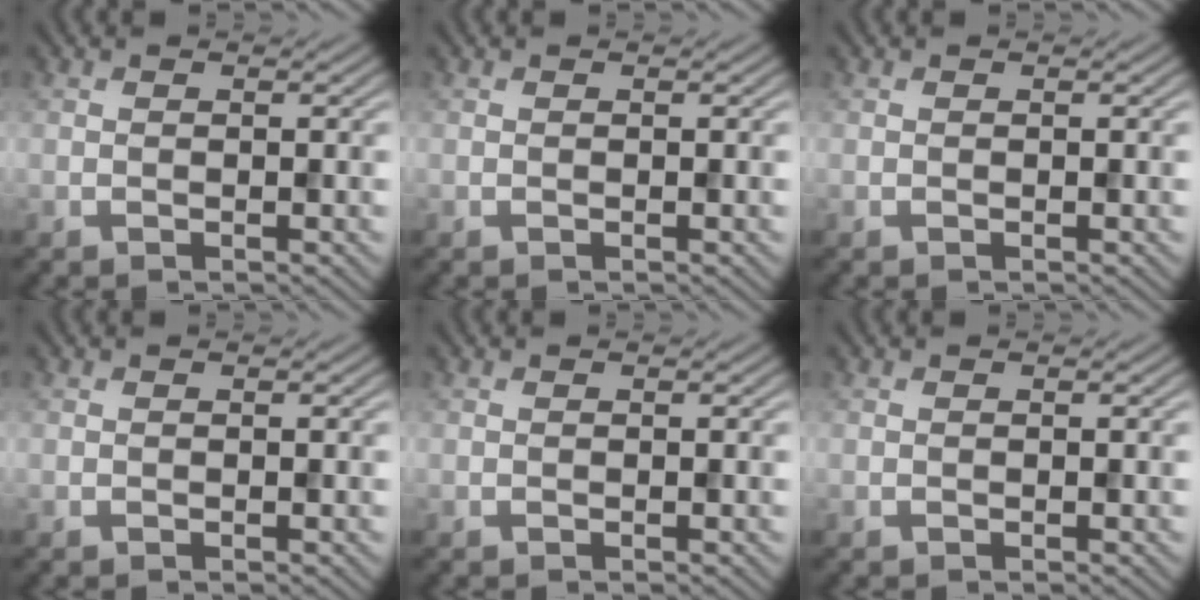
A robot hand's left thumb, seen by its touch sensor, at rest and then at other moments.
{"total": 0.0}
{"total": 0.0}
{"total": 0.0}
{"total": 0.0}
{"total": 0.0}